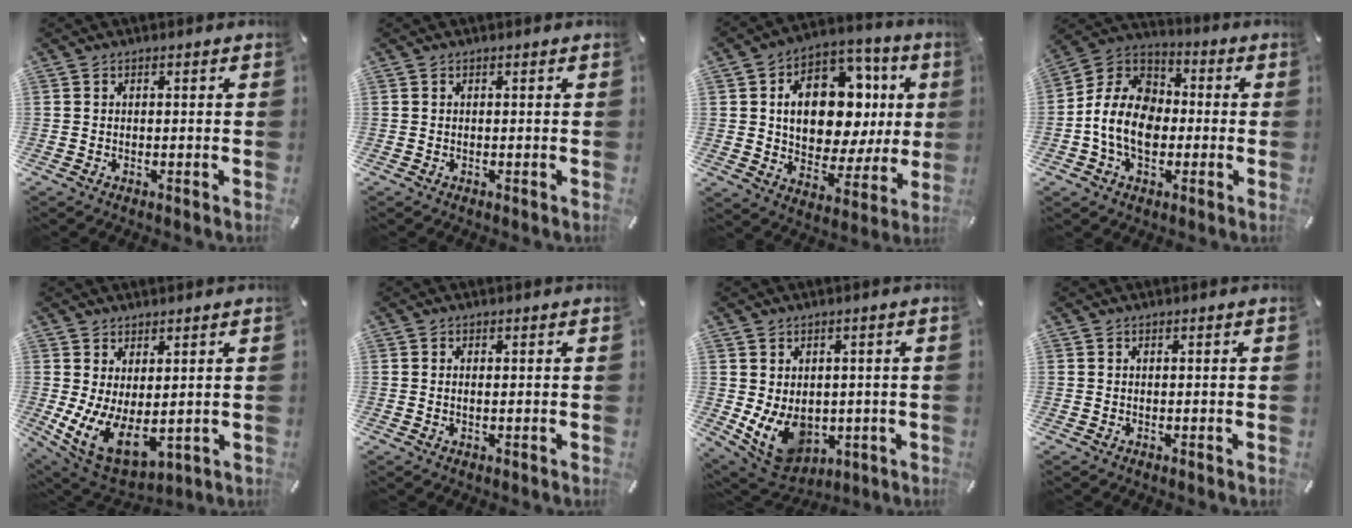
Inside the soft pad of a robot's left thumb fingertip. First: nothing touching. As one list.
[{"total": 0.0}, {"total": 19.5, "force": [3.9, 13.2, 13.7], "torque": [-0.208, -0.015, 0.072]}, {"total": 12.5, "force": [-3.0, 9.7, 7.4], "torque": [-0.178, 0.020, -0.058]}, {"total": 9.7, "force": [-0.1, 6.2, 7.5], "torque": [-0.145, -0.021, 0.011]}, {"total": 0.9, "force": [0.1, 0.3, 0.9], "torque": [-0.017, 0.000, 0.001]}, {"total": 10.2, "force": [-1.8, 8.1, 6.1], "torque": [-0.117, -0.010, -0.026]}, {"total": 0.0}]